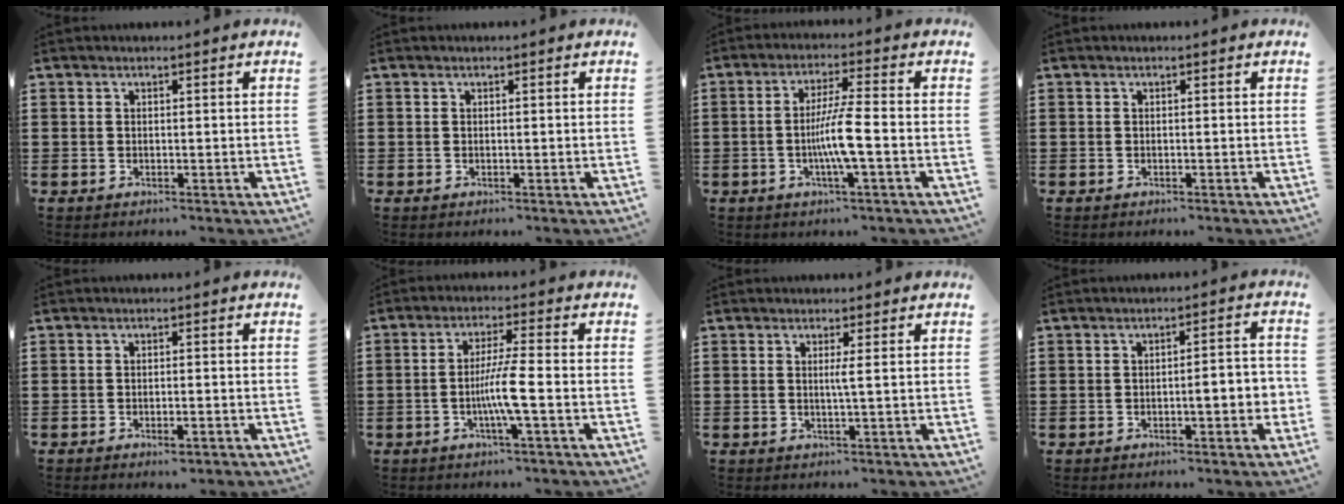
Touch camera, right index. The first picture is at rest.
{"total": 0.0}
{"total": 6.4, "force": [-1.7, 0.0, 6.2], "torque": [-0.120, -0.010, -0.039]}
{"total": 0.0}
{"total": 1.5, "force": [-1.0, 0.3, 1.0], "torque": [-0.020, -0.002, -0.018]}
{"total": 5.9, "force": [-1.8, -0.3, 5.6], "torque": [-0.111, -0.011, -0.040]}
{"total": 1.6, "force": [0.2, -0.5, 1.5], "torque": [-0.028, -0.007, 0.000]}
{"total": 4.0, "force": [-1.2, 0.6, 3.8], "torque": [-0.056, -0.001, -0.024]}